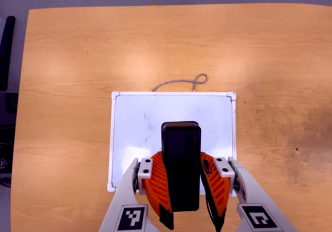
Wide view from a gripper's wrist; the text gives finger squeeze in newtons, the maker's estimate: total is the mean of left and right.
{"total": 7.6, "left": 6.9, "right": 8.2}